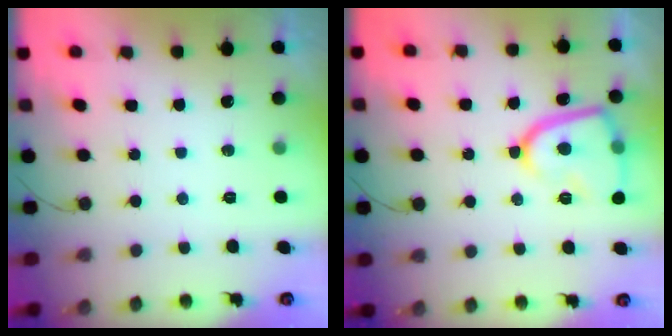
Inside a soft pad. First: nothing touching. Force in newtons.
{"total": 15.5, "press": 15.4, "slide": 1.5}